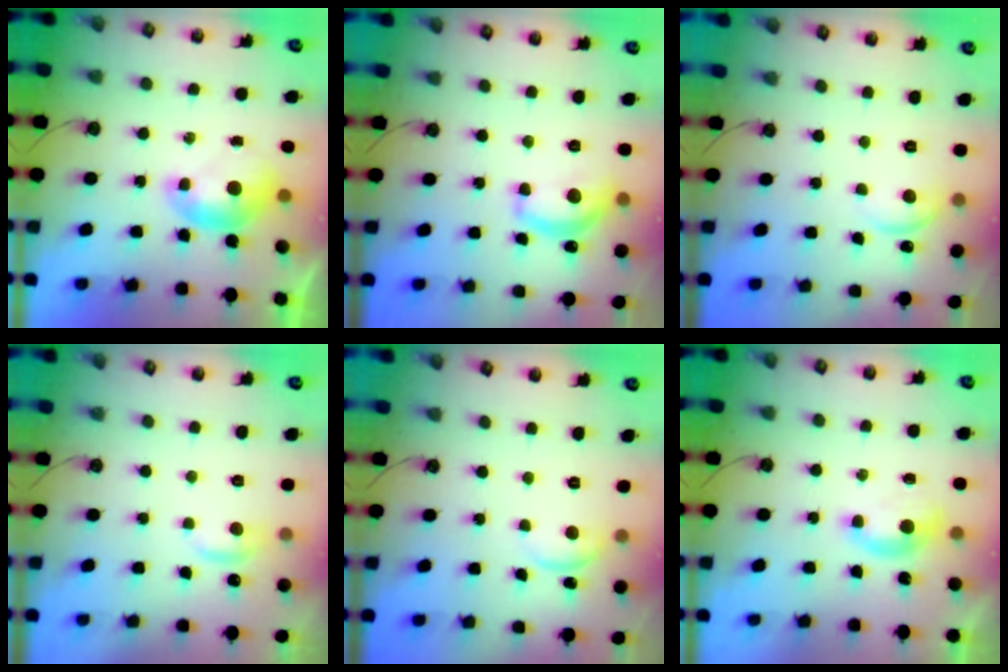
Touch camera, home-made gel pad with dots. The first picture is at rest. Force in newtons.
{"total": 8.7, "press": 8.6, "slide": 0.9}
{"total": 3.6, "press": 3.5, "slide": 0.8}
{"total": 0.6, "press": 0.2, "slide": 0.6}
{"total": 2.2, "press": 2.1, "slide": 0.5}
{"total": 0.9, "press": 0.7, "slide": 0.6}